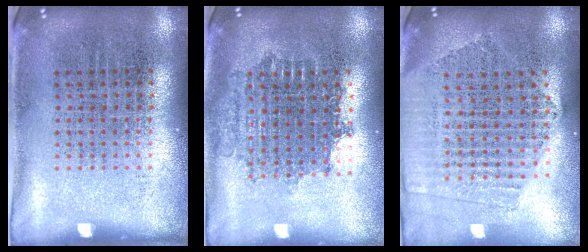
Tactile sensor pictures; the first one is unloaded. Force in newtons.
{"total": 1.7, "press": 1.4, "slide": 1.0}
{"total": 2.1, "press": 1.9, "slide": 0.9}